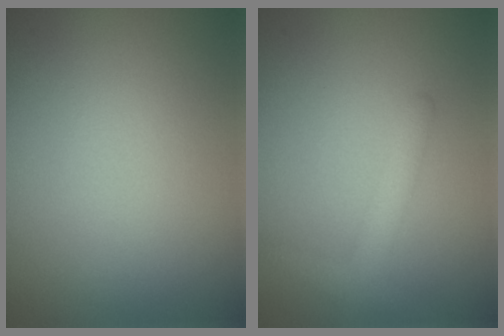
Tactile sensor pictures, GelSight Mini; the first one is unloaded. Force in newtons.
{"total": 2.1, "press": 2.1, "slide": 0.2}